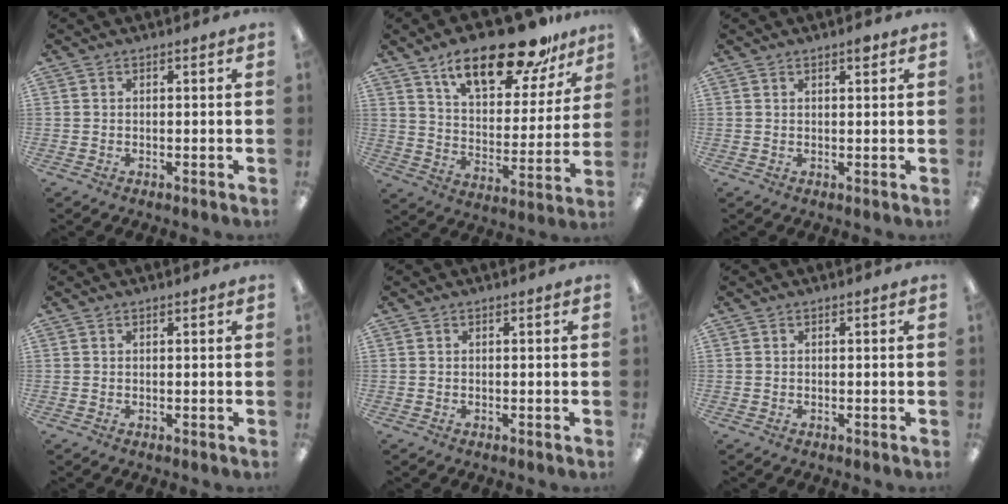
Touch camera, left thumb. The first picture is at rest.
{"total": 21.8, "force": [15.4, 8.1, 13.0], "torque": [-0.210, -0.088, 0.261]}
{"total": 2.3, "force": [1.6, 0.7, 1.5], "torque": [-0.017, -0.004, 0.024]}
{"total": 0.5, "force": [0.4, 0.1, 0.3], "torque": [-0.008, 0.002, 0.007]}
{"total": 0.0}
{"total": 0.0}